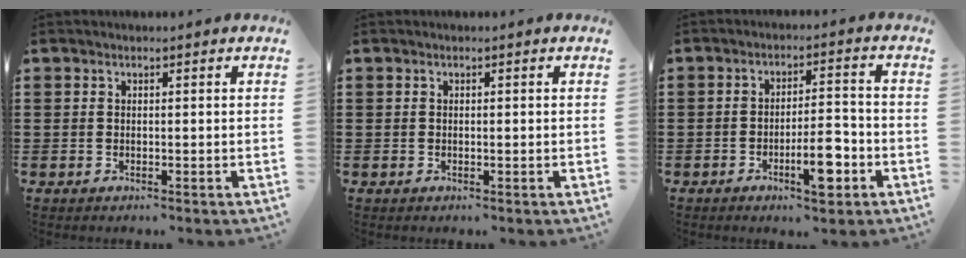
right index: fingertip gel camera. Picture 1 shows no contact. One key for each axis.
{"total": 0.0}
{"total": 7.2, "fx": -3.3, "fy": 2.1, "fz": 6.0, "tx": -0.100, "ty": 0.004, "tz": -0.055}